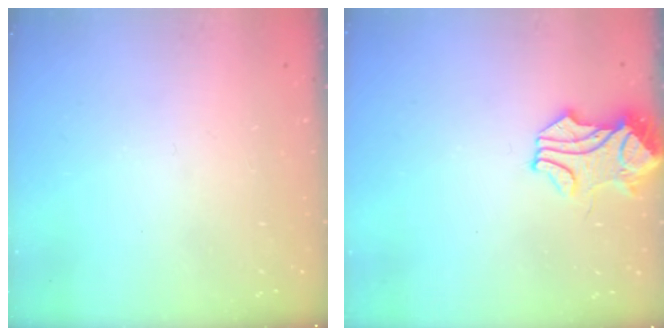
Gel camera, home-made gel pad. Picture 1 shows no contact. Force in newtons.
{"total": 1.9, "press": 1.8, "slide": 0.6}